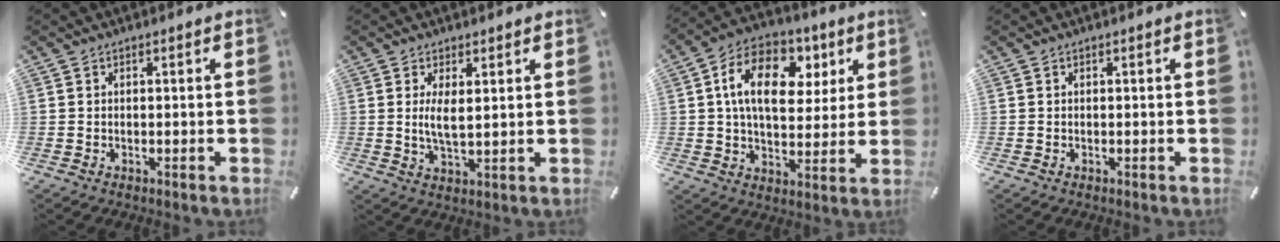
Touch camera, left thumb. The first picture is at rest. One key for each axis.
{"total": 5.2, "fx": 1.6, "fy": 1.8, "fz": 4.6, "tx": -0.084, "ty": -0.010, "tz": 0.023}
{"total": 16.4, "fx": 5.4, "fy": 10.9, "fz": 11.0, "tx": -0.179, "ty": -0.008, "tz": 0.095}
{"total": 0.0}